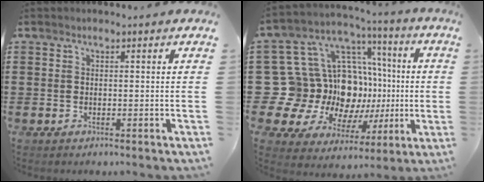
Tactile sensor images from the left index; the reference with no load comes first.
{"total": 17.8, "force": [-0.9, 16.1, 7.4], "torque": [-0.170, -0.041, 0.025]}